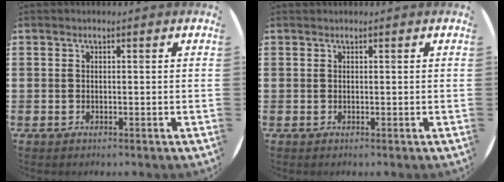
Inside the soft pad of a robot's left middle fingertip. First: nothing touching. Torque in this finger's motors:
{"motor_torque": [-0.26, -0.21, 0.07, 0.02]}